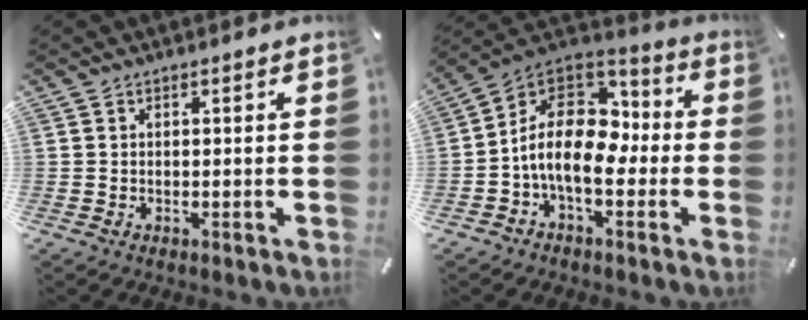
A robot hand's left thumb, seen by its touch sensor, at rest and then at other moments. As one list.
[{"total": 15.2, "force": [-2.7, 9.4, 11.6], "torque": [-0.229, 0.011, -0.045]}]